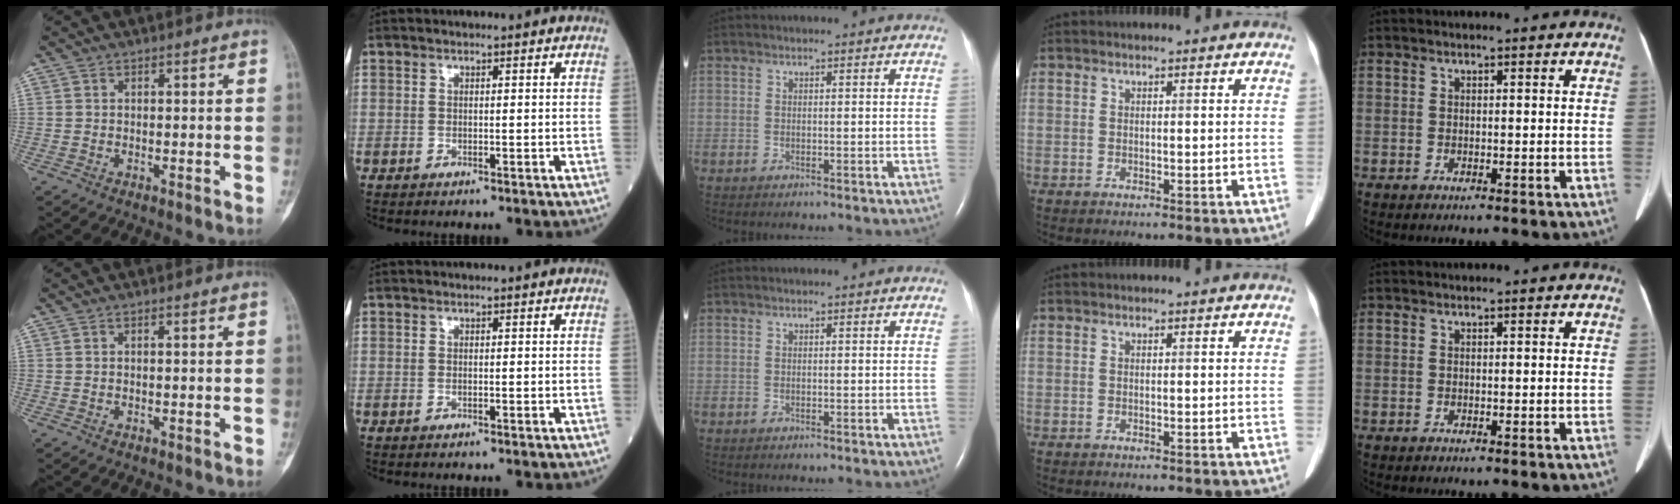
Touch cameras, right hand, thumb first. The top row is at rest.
{}